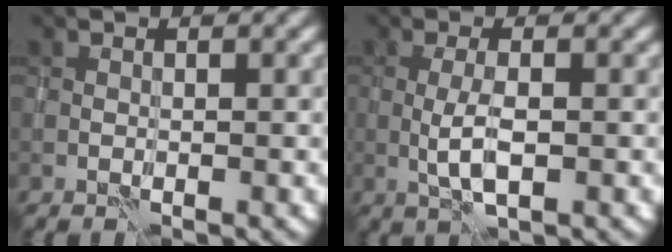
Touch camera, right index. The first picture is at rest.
{"total": 2.7, "force": [-0.5, 0.6, 2.6], "torque": [-0.060, -0.001, -0.010]}